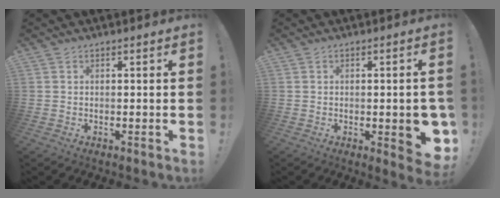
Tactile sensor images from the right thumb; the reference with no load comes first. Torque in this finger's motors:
{"motor_torque": [0.83, 1.61, 0.75, -0.66, 0.20]}